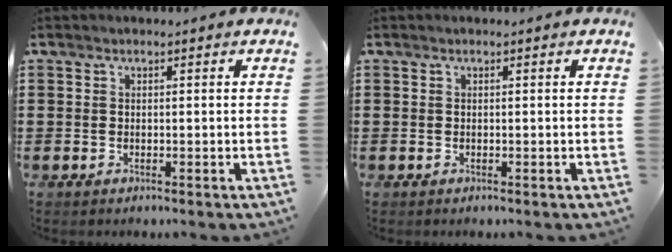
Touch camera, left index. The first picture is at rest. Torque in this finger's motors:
{"motor_torque": [0.00, 0.00, 0.00, 0.01]}